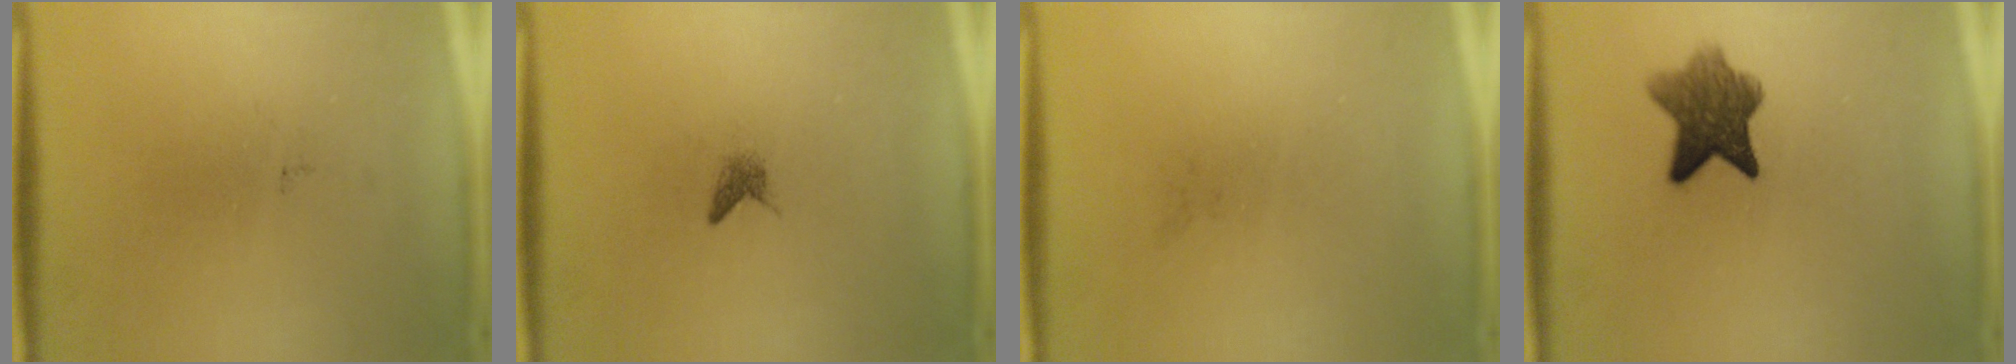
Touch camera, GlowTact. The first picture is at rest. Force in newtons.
{"total": 1.0}
{"total": 0.0}
{"total": 7.1}